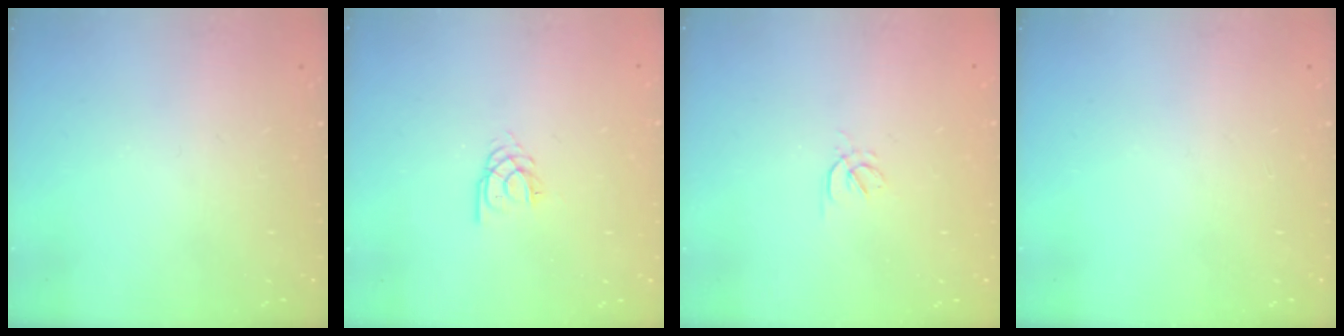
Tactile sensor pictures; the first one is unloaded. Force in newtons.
{"total": 2.3, "press": 2.3, "slide": 0.2}
{"total": 1.7, "press": 1.6, "slide": 0.5}
{"total": 0.0}